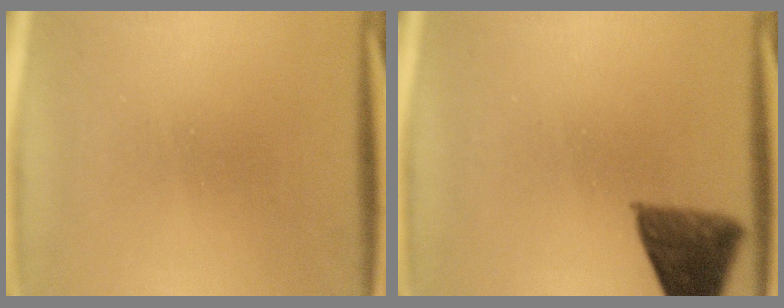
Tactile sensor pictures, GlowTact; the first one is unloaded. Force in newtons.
{"total": 8.1}